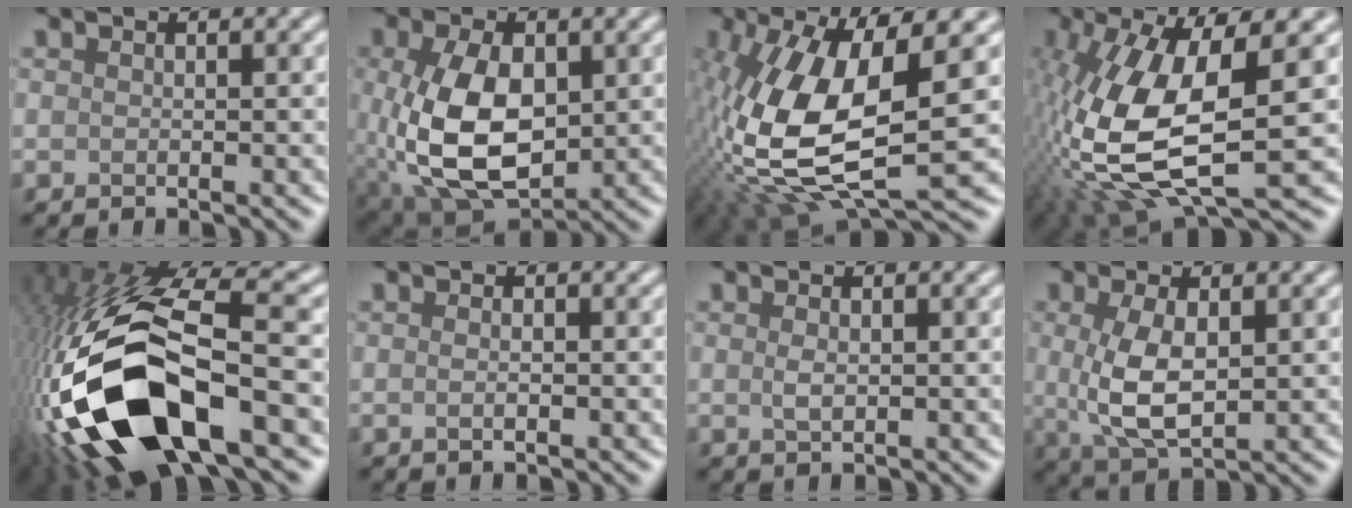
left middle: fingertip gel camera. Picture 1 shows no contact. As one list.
[{"total": 10.1, "force": [-0.4, 6.2, 8.0], "torque": [-0.180, -0.014, 0.002]}, {"total": 13.2, "force": [-1.1, 5.3, 12.0], "torque": [-0.262, -0.013, -0.020]}, {"total": 12.8, "force": [-1.0, 4.8, 11.8], "torque": [-0.268, -0.019, -0.014]}, {"total": 17.8, "force": [-6.2, 7.2, 15.1], "torque": [-0.318, -0.037, -0.096]}, {"total": 0.8, "force": [-0.2, 0.2, 0.8], "torque": [-0.014, -0.006, -0.004]}, {"total": 1.1, "force": [0.0, 0.5, 0.9], "torque": [-0.026, -0.002, 0.002]}, {"total": 5.1, "force": [0.2, 2.4, 4.5], "torque": [-0.108, -0.005, 0.011]}]